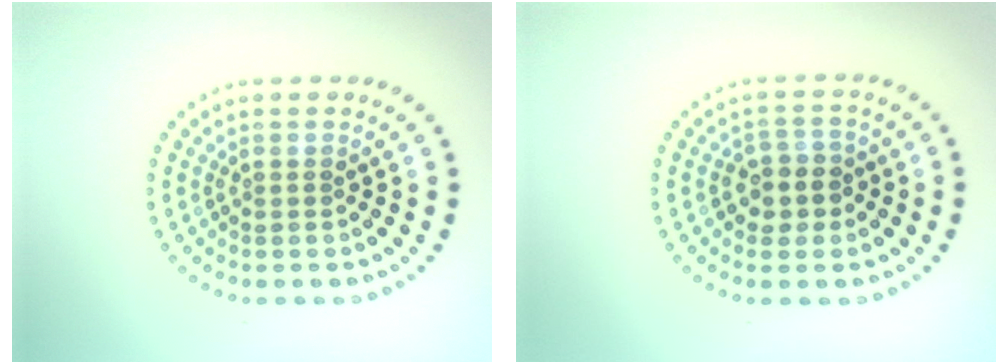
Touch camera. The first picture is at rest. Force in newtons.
{"total": 2.6, "press": 2.4, "slide": 1.1}